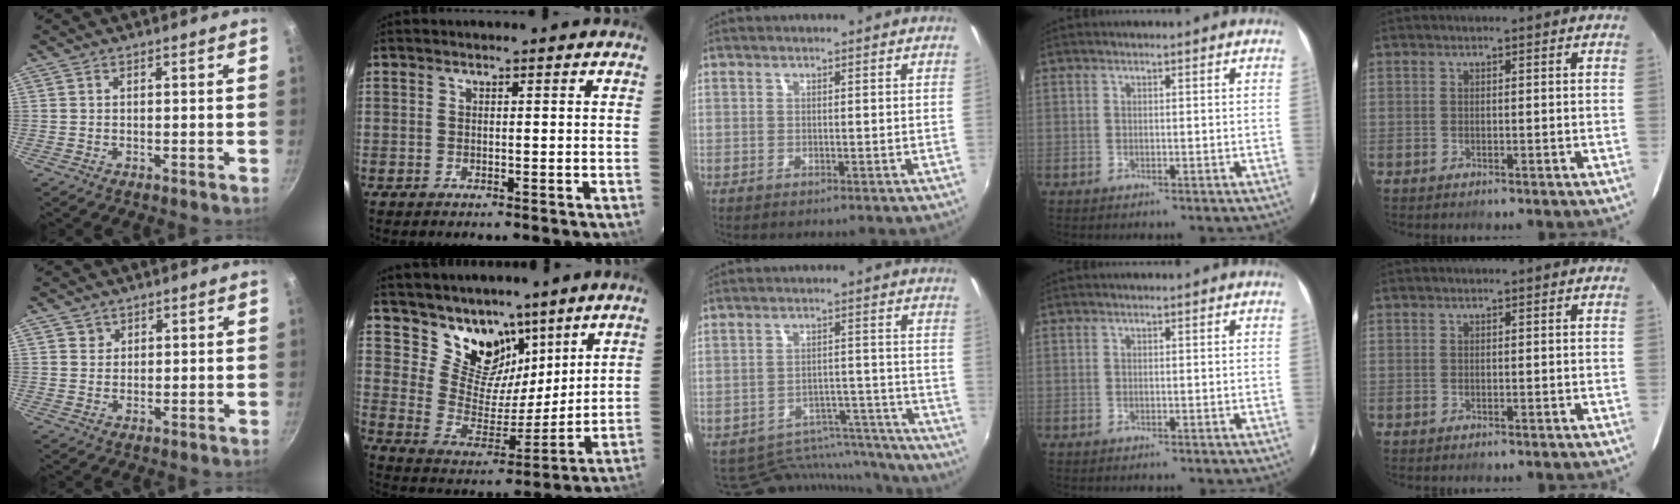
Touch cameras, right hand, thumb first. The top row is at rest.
{"thumb": {"total": 2.0, "force": [1.0, 1.7, 0.1], "torque": [0.017, 0.003, 0.014]}, "index": {"total": 12.7, "force": [9.0, 7.6, 4.6], "torque": [-0.086, -0.005, 0.169]}, "middle": {"total": 13.9, "force": [-13.1, 4.2, 1.9], "torque": [-0.031, 0.029, -0.170]}}